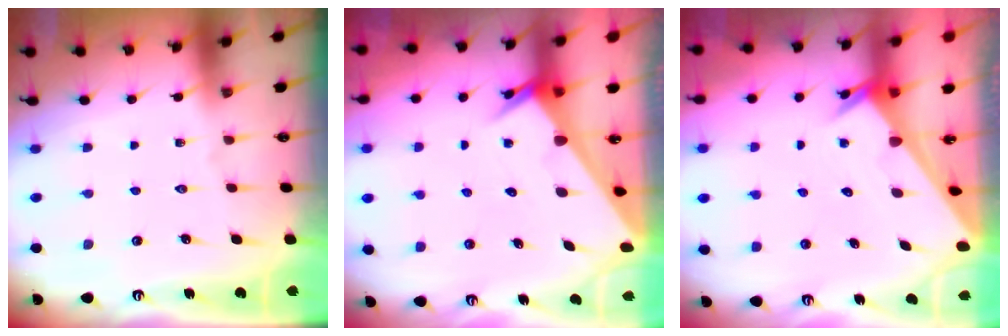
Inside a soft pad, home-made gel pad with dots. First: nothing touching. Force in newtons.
{"total": 2.5, "press": 2.5, "slide": 0.1}
{"total": 3.3, "press": 3.2, "slide": 0.3}